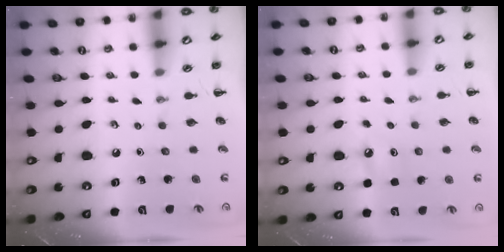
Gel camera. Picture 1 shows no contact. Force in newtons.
{"total": 5.8, "press": 5.5, "slide": 1.8}